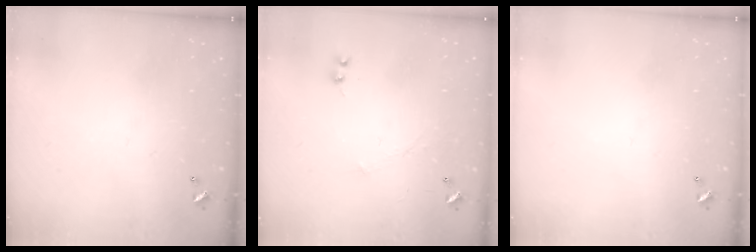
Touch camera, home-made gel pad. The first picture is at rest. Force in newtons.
{"total": 0.0}
{"total": 0.0}